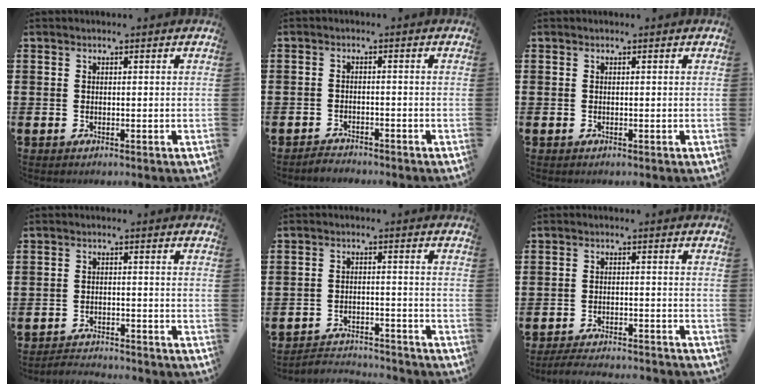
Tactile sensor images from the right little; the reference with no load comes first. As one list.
[{"total": 1.6, "force": [-1.6, 0.1, -0.2], "torque": [-0.003, 0.005, -0.034]}, {"total": 0.0}, {"total": 2.4, "force": [-2.4, 0.0, -0.2], "torque": [-0.003, 0.003, -0.052]}, {"total": 3.0, "force": [-3.0, 0.2, 0.0], "torque": [-0.006, 0.003, -0.066]}, {"total": 3.1, "force": [-3.1, -0.1, 0.5], "torque": [-0.009, 0.001, -0.063]}]